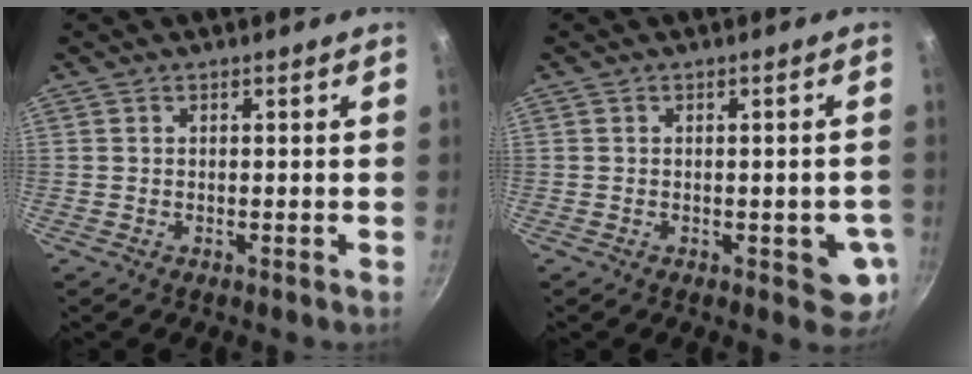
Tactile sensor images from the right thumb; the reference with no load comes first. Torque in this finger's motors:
{"motor_torque": [2.63, 2.38, 0.88, -0.39, 0.12]}